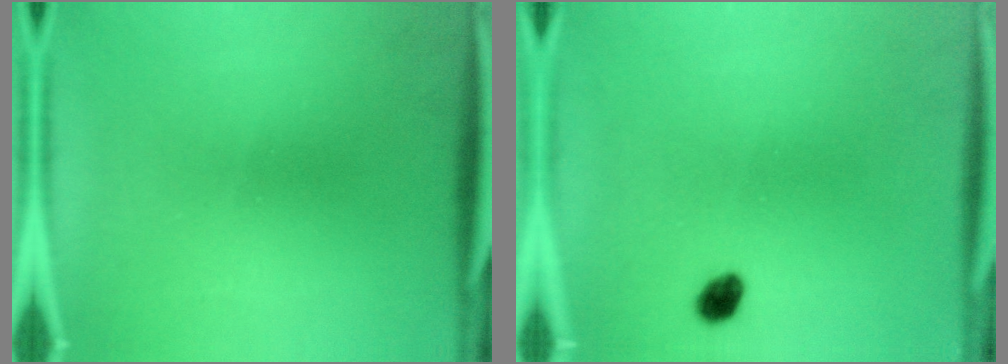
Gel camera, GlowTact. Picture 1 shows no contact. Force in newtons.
{"total": 2.2}